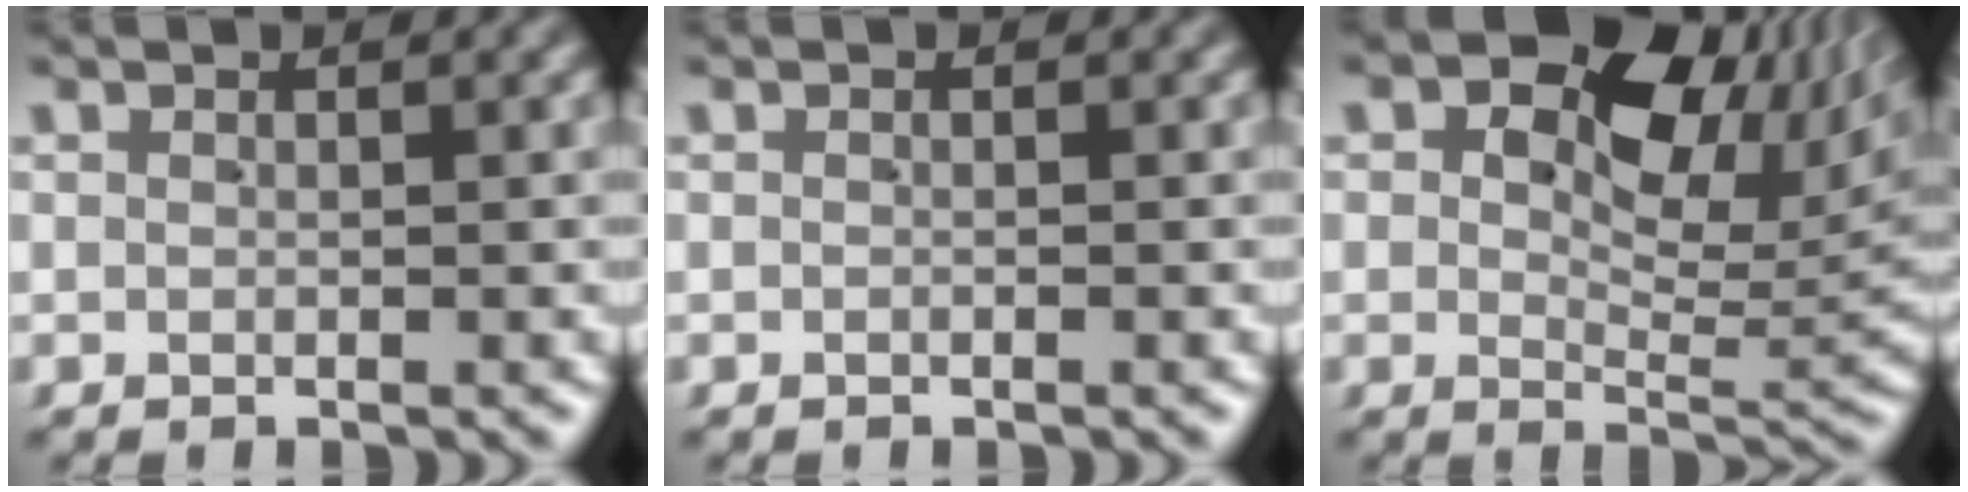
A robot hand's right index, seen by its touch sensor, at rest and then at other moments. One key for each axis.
{"total": 0.0}
{"total": 9.4, "fx": 2.6, "fy": 5.1, "fz": 7.5, "tx": -0.099, "ty": -0.007, "tz": 0.039}